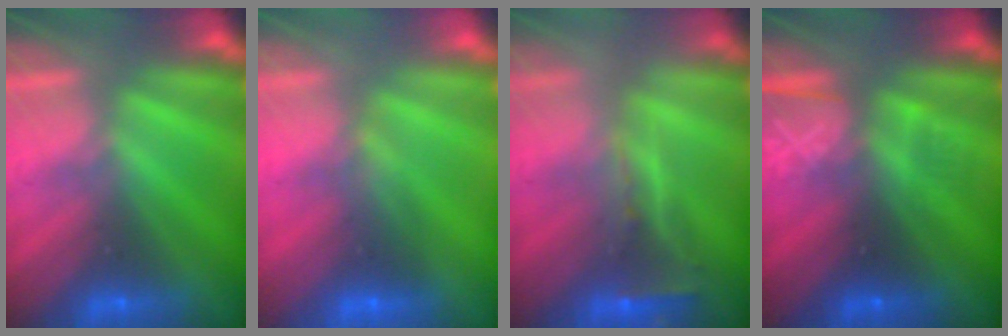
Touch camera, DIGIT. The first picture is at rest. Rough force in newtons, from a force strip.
{"total": 1.6}
{"total": 2.5}
{"total": 3.2}